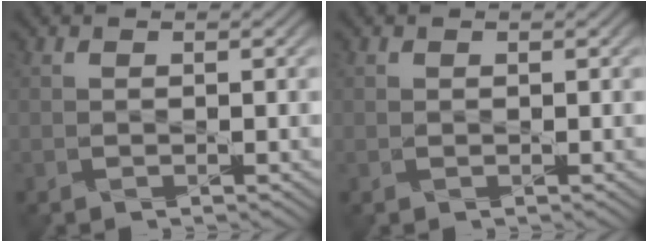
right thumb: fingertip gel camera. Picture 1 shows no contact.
{"total": 0.0}